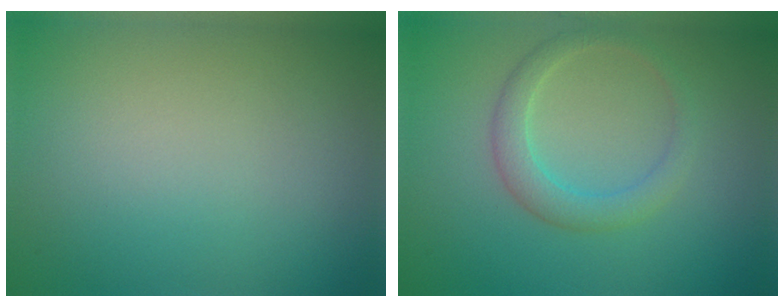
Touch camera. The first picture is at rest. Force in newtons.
{"total": 2.5, "press": 2.5, "slide": 0.2}